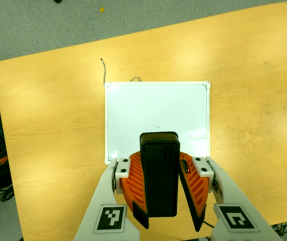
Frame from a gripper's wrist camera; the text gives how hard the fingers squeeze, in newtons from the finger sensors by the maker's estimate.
{"total": 9.4, "left": 9.1, "right": 9.6}